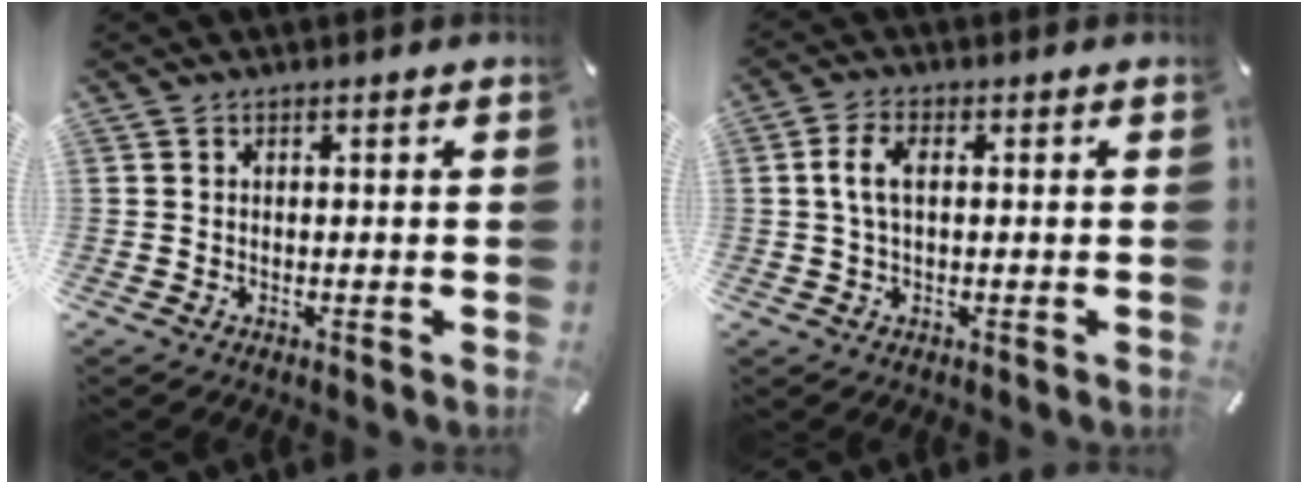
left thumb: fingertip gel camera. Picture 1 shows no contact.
{"total": 5.2, "force": [0.7, 2.7, 4.4], "torque": [-0.101, 0.004, 0.008]}